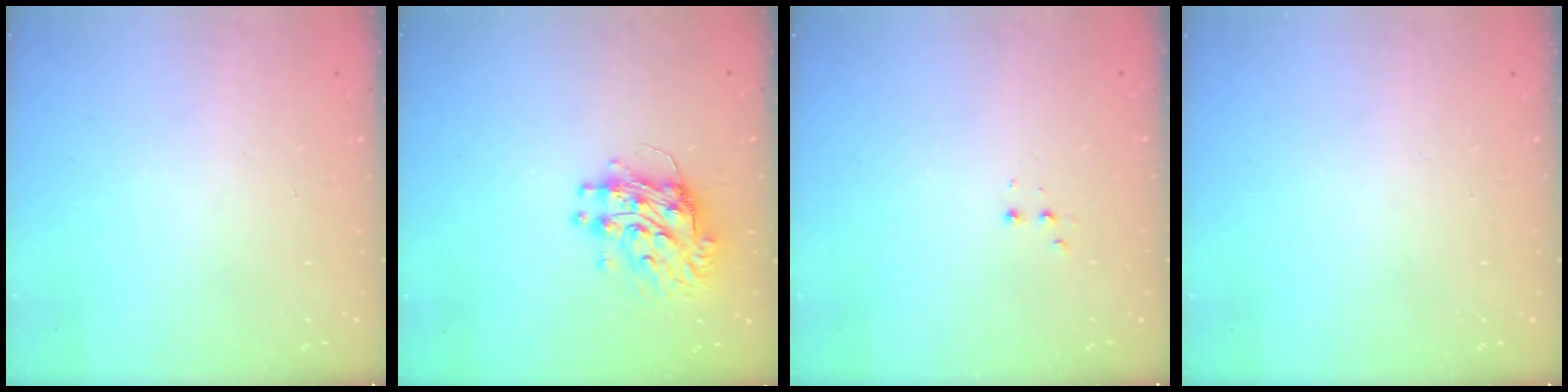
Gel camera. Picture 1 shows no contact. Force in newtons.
{"total": 10.1, "press": 10.1, "slide": 1.0}
{"total": 2.4, "press": 2.2, "slide": 0.9}
{"total": 0.0}